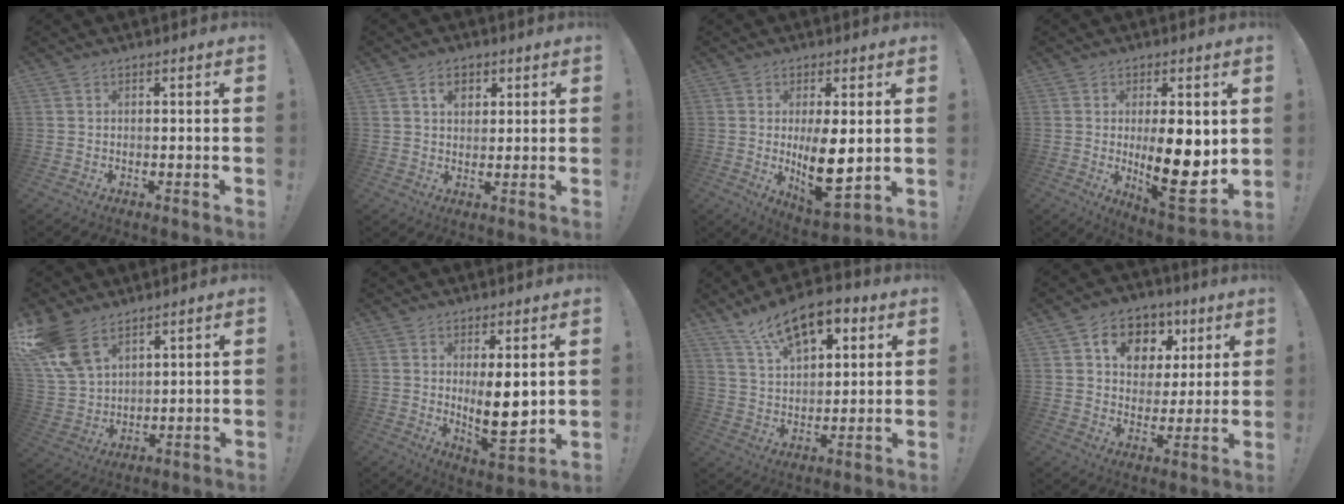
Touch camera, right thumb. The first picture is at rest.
{"total": 4.8, "force": [2.1, 3.5, 2.6], "torque": [-0.033, -0.001, 0.034]}
{"total": 11.7, "force": [0.1, 5.1, 10.6], "torque": [-0.180, -0.022, 0.005]}
{"total": 14.7, "force": [-0.1, 4.8, 13.9], "torque": [-0.199, -0.023, 0.005]}
{"total": 13.0, "force": [8.8, 7.1, 6.4], "torque": [-0.135, -0.043, 0.175]}
{"total": 10.5, "force": [1.5, 3.4, 9.8], "torque": [-0.141, -0.029, 0.026]}
{"total": 15.1, "force": [9.2, 7.6, 9.2], "torque": [-0.149, -0.046, 0.165]}
{"total": 12.1, "force": [5.4, 9.5, 5.0], "torque": [-0.077, -0.019, 0.106]}